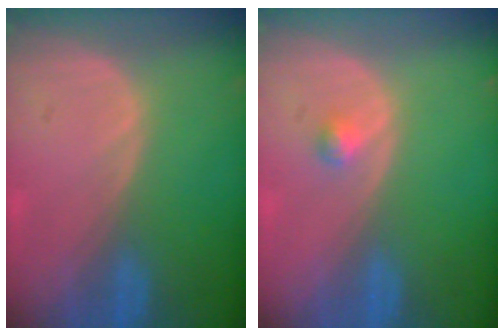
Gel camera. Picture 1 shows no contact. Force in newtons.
{"total": 1.1, "press": 1.1, "slide": 0.1}